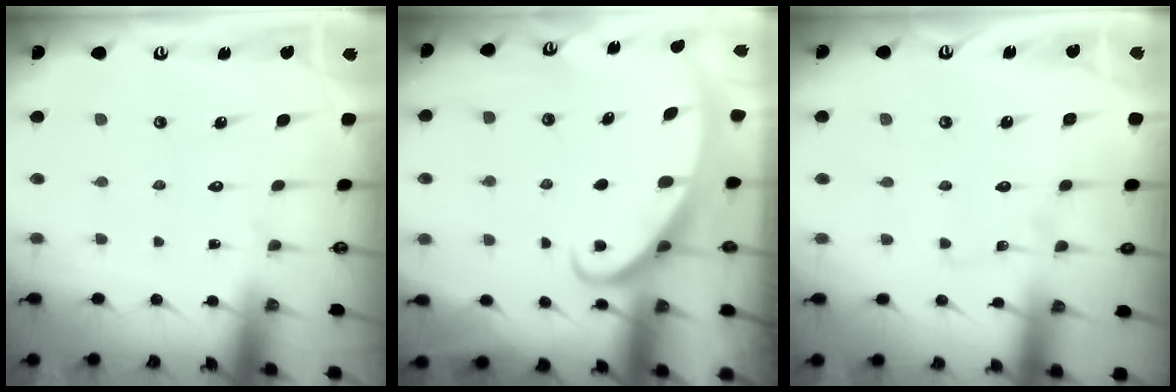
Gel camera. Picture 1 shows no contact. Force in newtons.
{"total": 2.5, "press": 2.5, "slide": 0.4}
{"total": 3.2, "press": 3.1, "slide": 0.3}